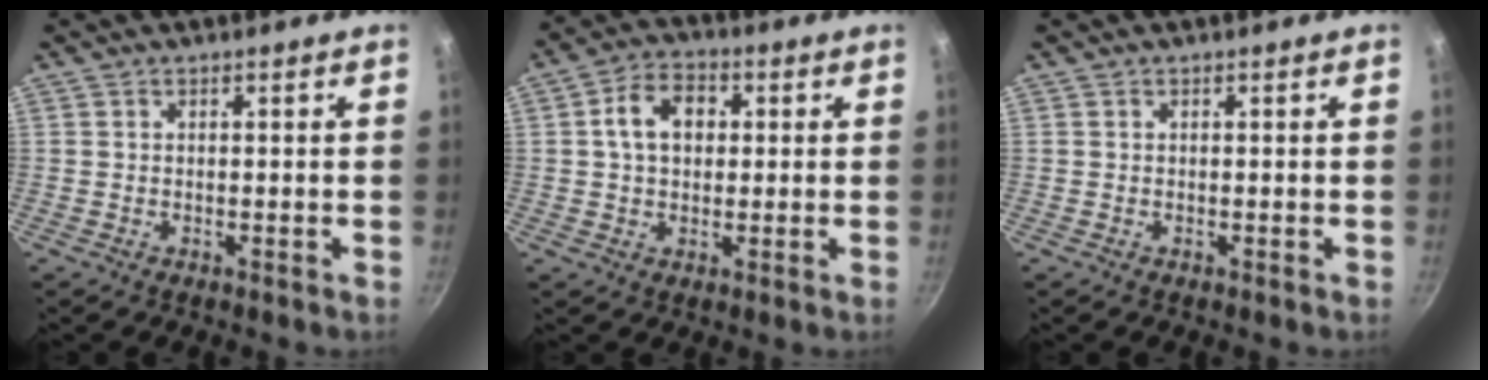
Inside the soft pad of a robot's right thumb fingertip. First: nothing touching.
{"total": 8.5, "force": [1.4, 6.2, 5.5], "torque": [-0.068, 0.015, 0.015]}
{"total": 0.0}